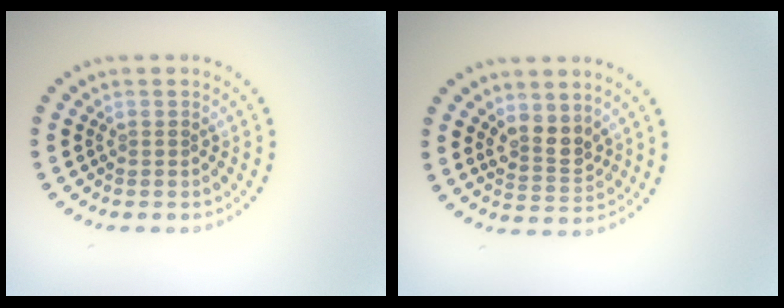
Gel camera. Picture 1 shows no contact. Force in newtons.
{"total": 2.6, "press": 2.4, "slide": 1.2}